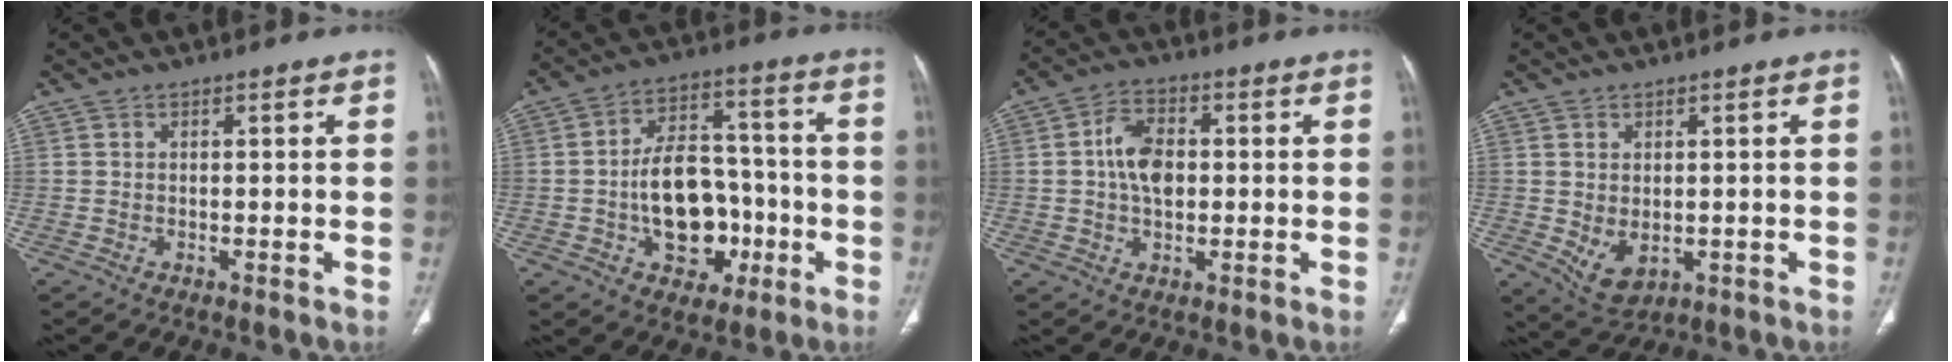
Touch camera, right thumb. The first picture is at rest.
{"total": 15.0, "force": [-3.5, 10.2, 10.4], "torque": [-0.125, 0.043, -0.049]}
{"total": 7.6, "force": [0.4, 4.9, 5.7], "torque": [-0.092, 0.011, 0.003]}
{"total": 5.6, "force": [-0.6, 3.7, 4.2], "torque": [-0.067, -0.009, 0.009]}